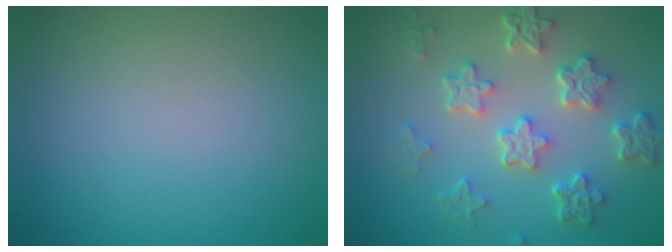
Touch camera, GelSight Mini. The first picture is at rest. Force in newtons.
{"total": 5.7, "press": 4.4, "slide": 3.7}